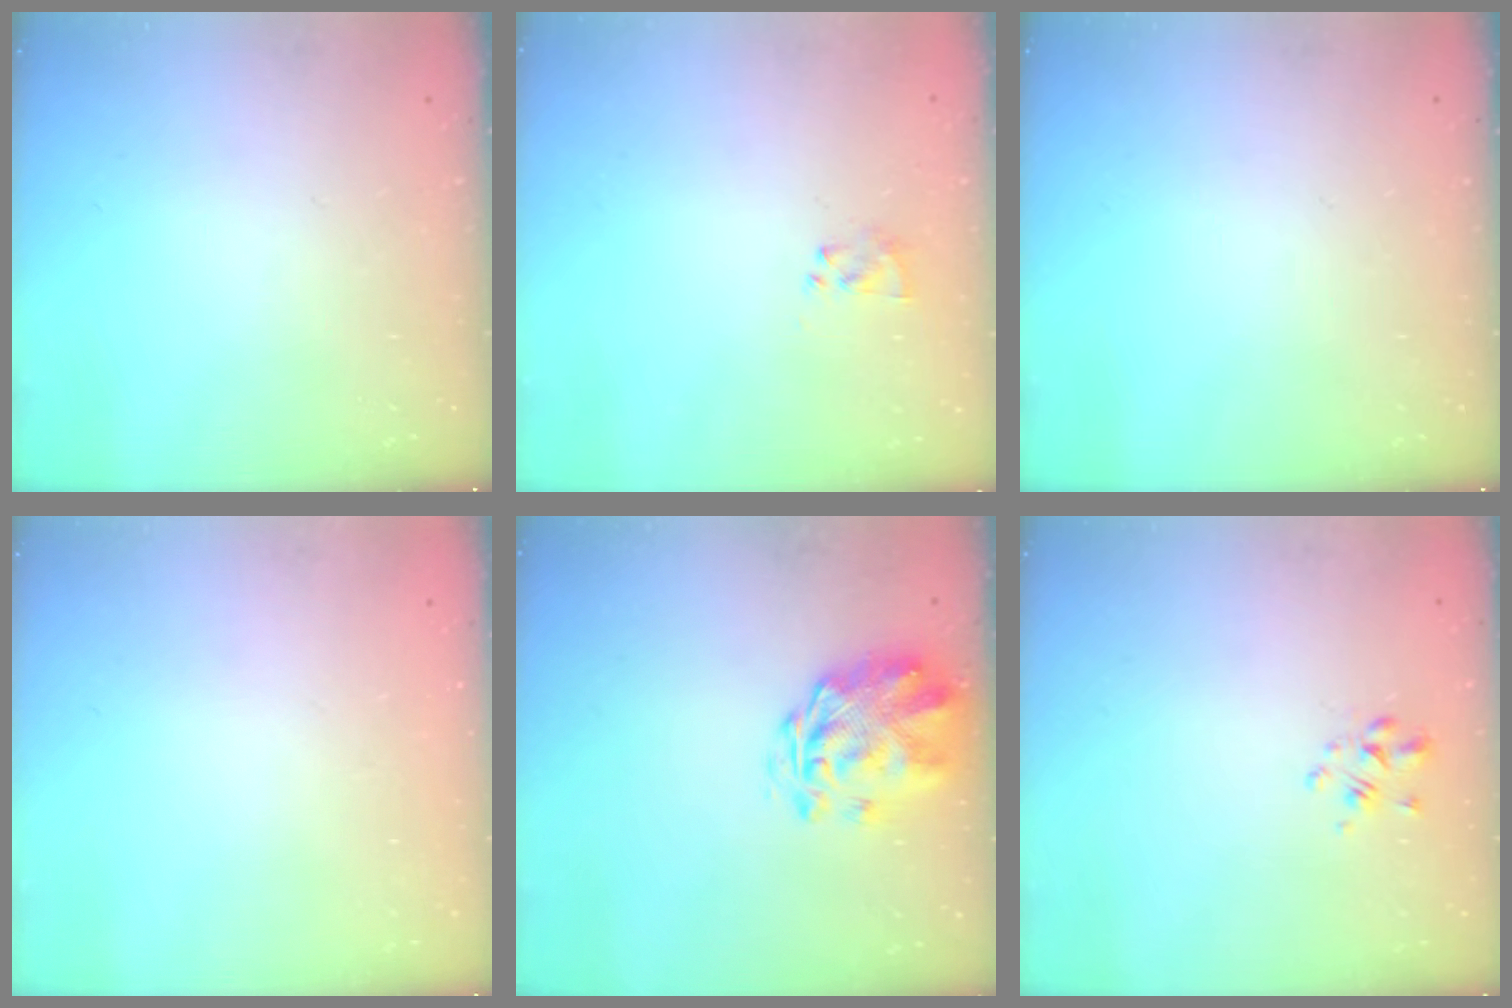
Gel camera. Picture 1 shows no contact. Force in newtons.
{"total": 2.3, "press": 2.1, "slide": 0.9}
{"total": 0.0}
{"total": 1.8, "press": 1.8, "slide": 0.2}
{"total": 3.1, "press": 2.7, "slide": 1.6}
{"total": 2.0, "press": 1.8, "slide": 0.9}